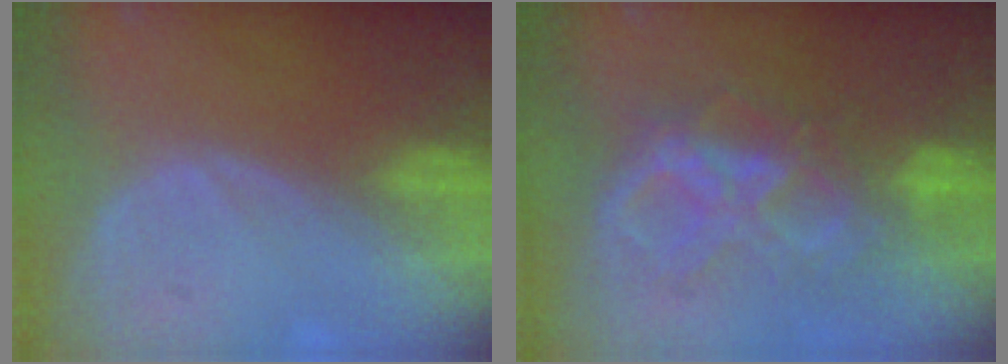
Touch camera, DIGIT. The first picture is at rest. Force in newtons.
{"total": 7.9, "press": 7.9, "slide": 0.6}